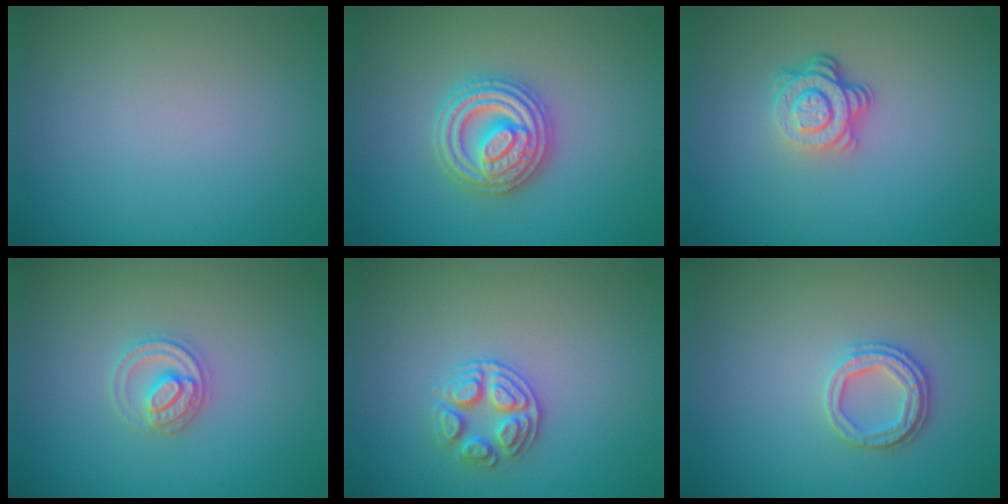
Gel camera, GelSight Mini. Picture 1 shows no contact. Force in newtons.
{"total": 4.9, "press": 4.8, "slide": 0.7}
{"total": 4.0, "press": 2.8, "slide": 2.9}
{"total": 2.5, "press": 2.4, "slide": 0.3}
{"total": 2.6, "press": 2.6, "slide": 0.6}
{"total": 2.6, "press": 2.4, "slide": 0.8}